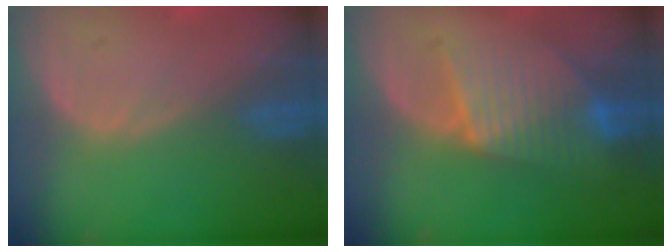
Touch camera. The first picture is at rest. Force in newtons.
{"total": 7.1, "press": 7.1, "slide": 0.1}